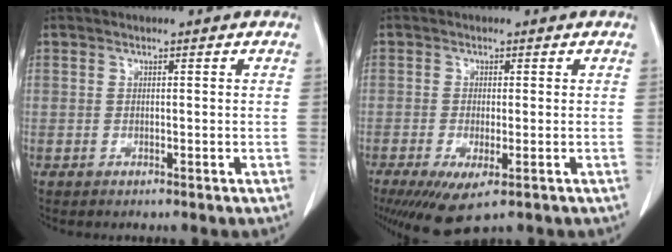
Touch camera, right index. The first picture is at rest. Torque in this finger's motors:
{"motor_torque": [1.19, -0.72, 0.58, 0.16]}